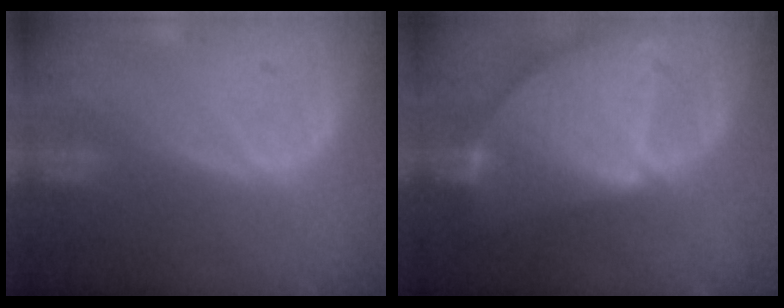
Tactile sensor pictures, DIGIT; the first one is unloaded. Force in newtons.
{"total": 9.6, "press": 8.2, "slide": 4.8}